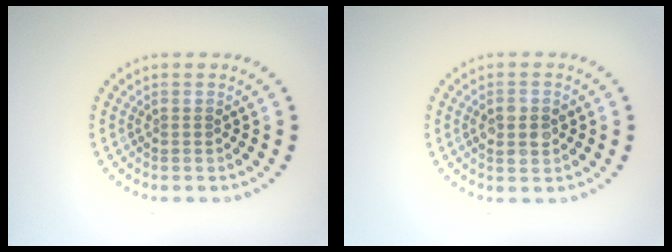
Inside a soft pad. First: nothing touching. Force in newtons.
{"total": 2.8, "press": 2.8, "slide": 0.2}